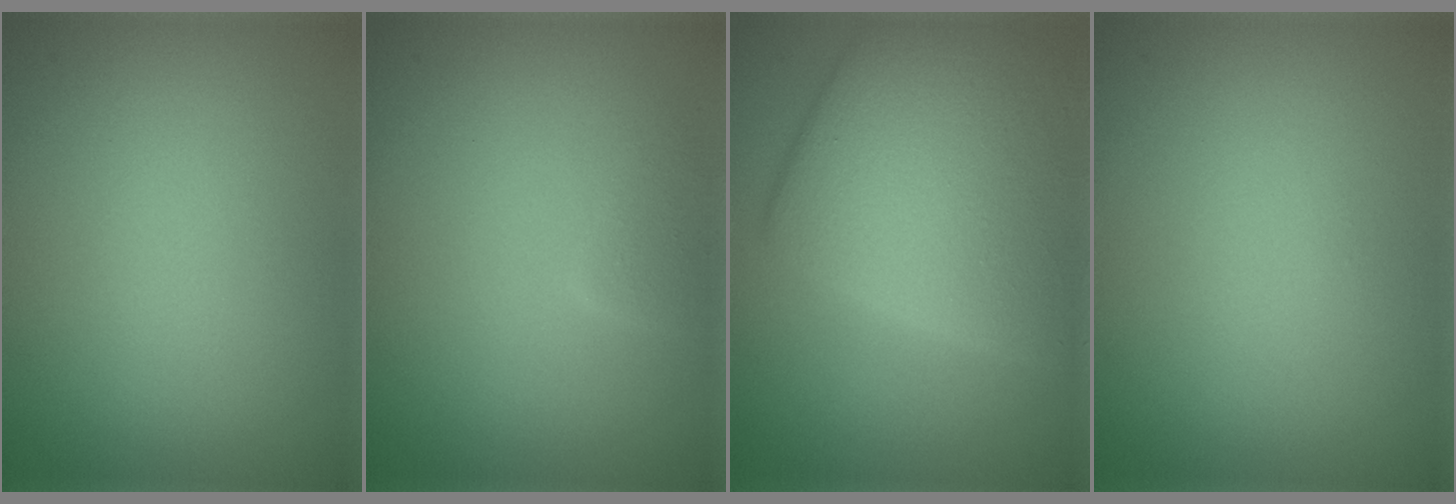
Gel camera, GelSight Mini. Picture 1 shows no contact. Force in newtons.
{"total": 1.2, "press": 1.2, "slide": 0.1}
{"total": 8.6, "press": 8.6, "slide": 0.4}
{"total": 0.0}